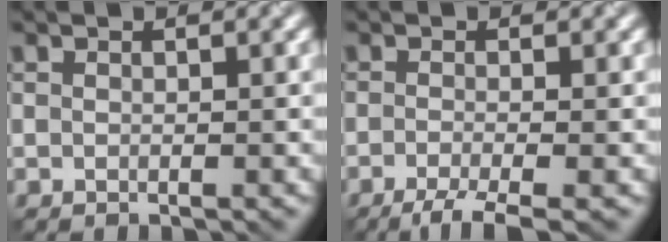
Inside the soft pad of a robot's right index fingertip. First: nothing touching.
{"total": 3.6, "force": [-2.2, 0.7, 2.7], "torque": [-0.044, -0.006, -0.048]}